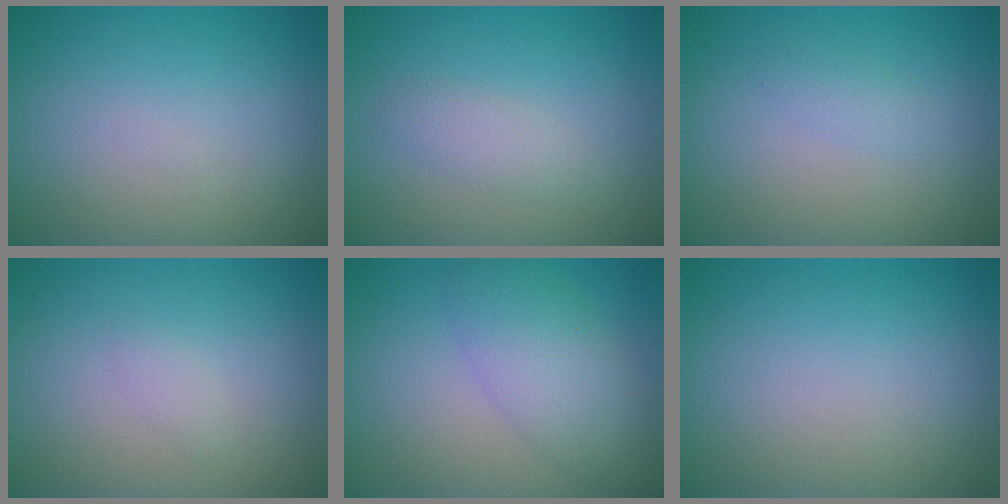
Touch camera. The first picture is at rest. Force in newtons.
{"total": 1.6, "press": 1.6, "slide": 0.0}
{"total": 1.0, "press": 1.0, "slide": 0.0}
{"total": 0.8, "press": 0.8, "slide": 0.0}
{"total": 4.7, "press": 4.7, "slide": 0.1}
{"total": 0.0}